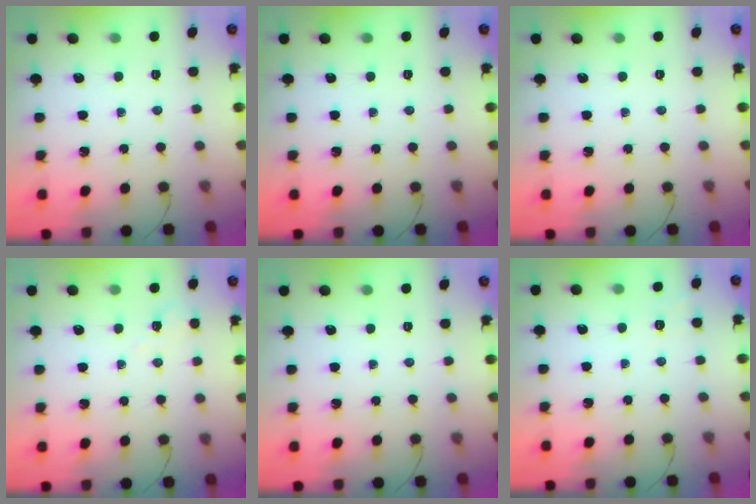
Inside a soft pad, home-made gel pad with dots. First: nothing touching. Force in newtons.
{"total": 0.0}
{"total": 0.0}
{"total": 4.1, "press": 3.8, "slide": 1.4}
{"total": 0.0}
{"total": 1.5, "press": 0.4, "slide": 1.4}